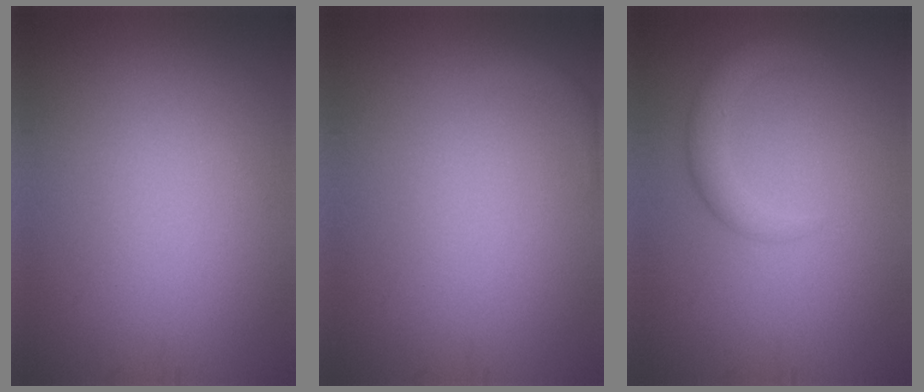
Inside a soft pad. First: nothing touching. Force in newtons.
{"total": 1.0, "press": 1.0, "slide": 0.2}
{"total": 2.7, "press": 2.7, "slide": 0.2}